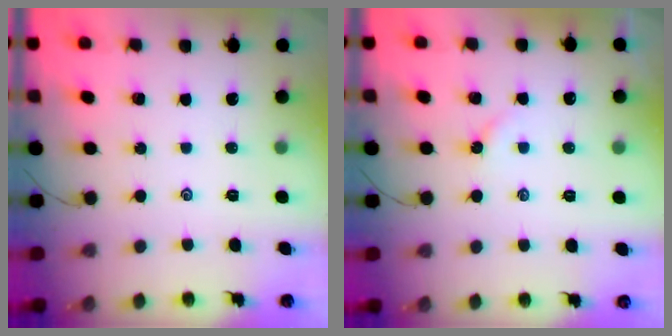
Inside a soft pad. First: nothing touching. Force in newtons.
{"total": 2.3, "press": 2.3, "slide": 0.5}